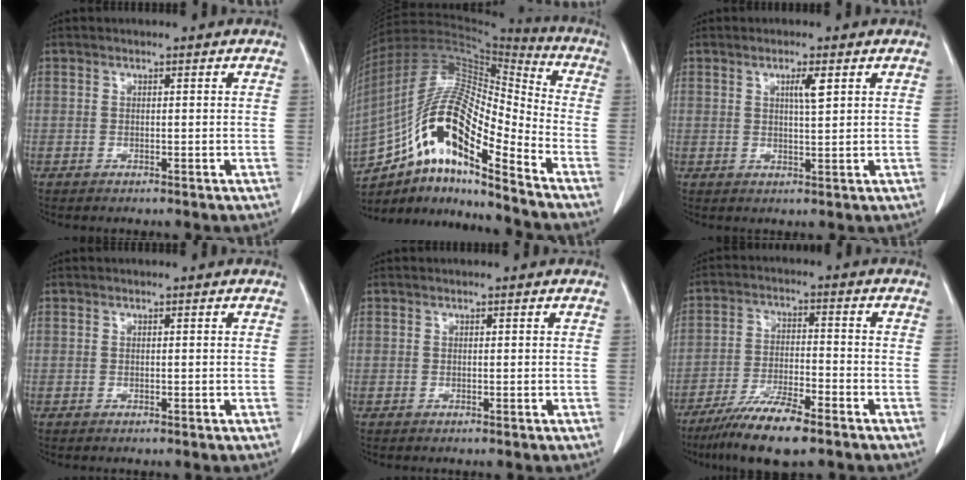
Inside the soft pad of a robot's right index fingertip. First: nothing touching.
{"total": 18.8, "force": [-10.8, 3.6, 14.9], "torque": [-0.295, 0.021, -0.191]}
{"total": 2.8, "force": [1.2, 0.2, 2.5], "torque": [-0.045, -0.002, 0.020]}
{"total": 0.0}
{"total": 0.0}
{"total": 10.0, "force": [-7.2, 1.5, 6.7], "torque": [-0.125, -0.022, -0.131]}